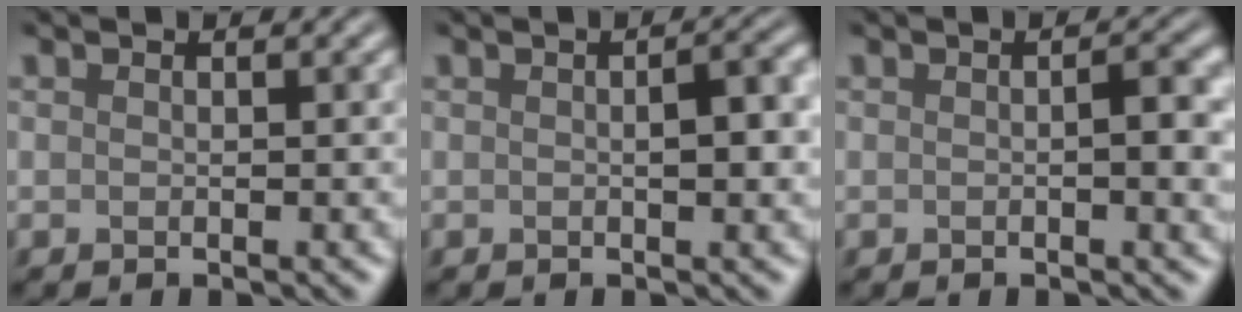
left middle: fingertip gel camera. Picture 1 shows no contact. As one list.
[{"total": 2.9, "force": [0.1, 0.8, 2.8], "torque": [-0.040, 0.004, 0.000]}, {"total": 2.6, "force": [-0.1, 0.5, 2.6], "torque": [-0.038, 0.001, -0.001]}]